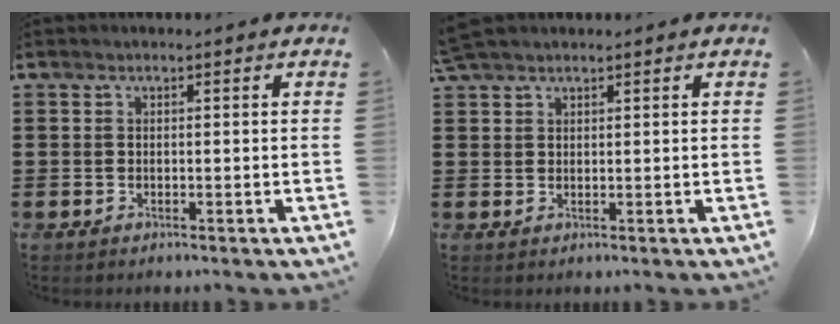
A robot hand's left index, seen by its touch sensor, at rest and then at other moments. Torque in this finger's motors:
{"motor_torque": [0.29, -0.16, 0.23, 0.15]}